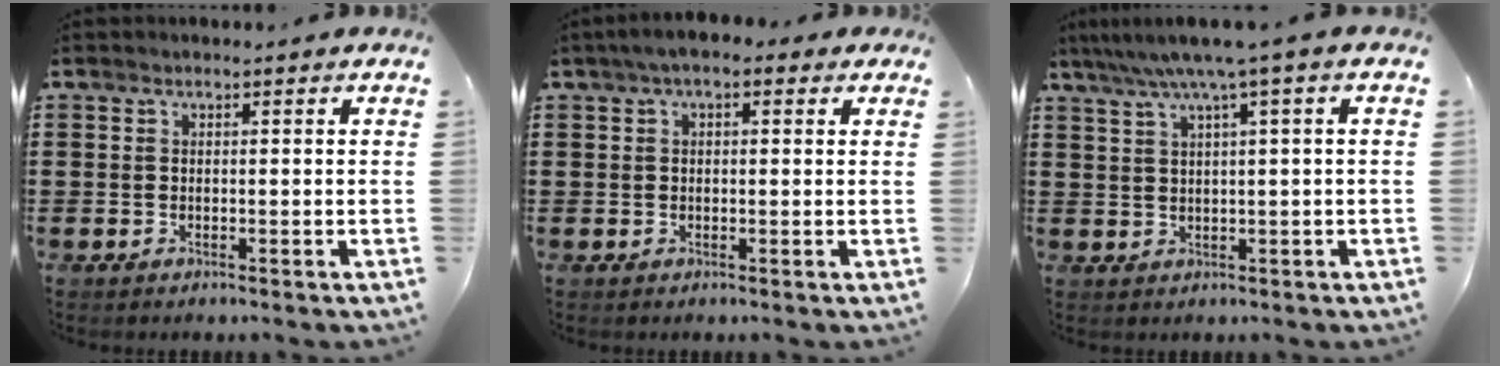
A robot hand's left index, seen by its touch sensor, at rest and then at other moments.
{"total": 2.6, "force": [0.9, 1.3, 2.1], "torque": [-0.043, 0.011, 0.015]}
{"total": 4.5, "force": [2.1, -0.6, 4.0], "torque": [-0.081, -0.008, 0.031]}